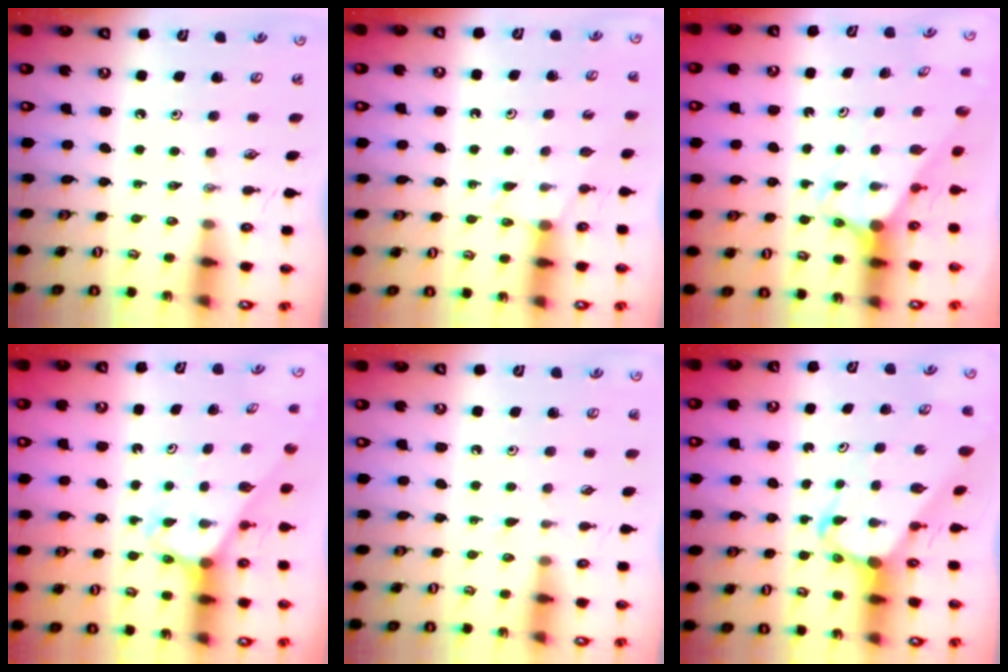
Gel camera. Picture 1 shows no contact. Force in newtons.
{"total": 5.0, "press": 4.9, "slide": 0.6}
{"total": 2.7, "press": 2.7, "slide": 0.0}
{"total": 2.7, "press": 2.7, "slide": 0.2}
{"total": 5.6, "press": 5.5, "slide": 0.7}
{"total": 5.5, "press": 5.5, "slide": 0.3}